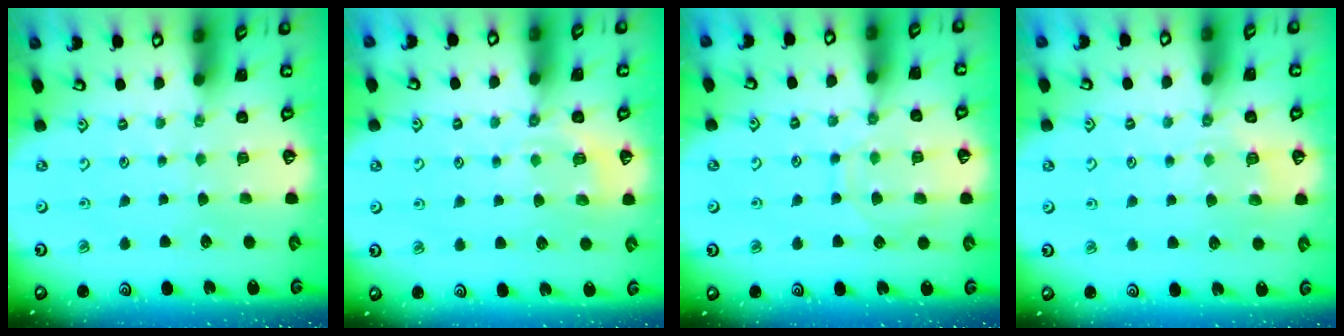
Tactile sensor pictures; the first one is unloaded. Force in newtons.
{"total": 6.1, "press": 6.0, "slide": 1.3}
{"total": 10.3, "press": 10.2, "slide": 1.0}
{"total": 5.2, "press": 5.1, "slide": 1.0}